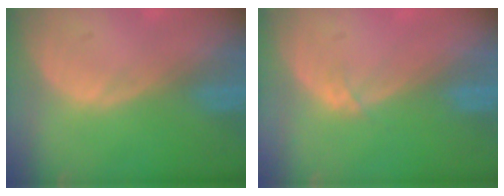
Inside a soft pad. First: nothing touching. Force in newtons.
{"total": 1.2, "press": 0.9, "slide": 0.7}